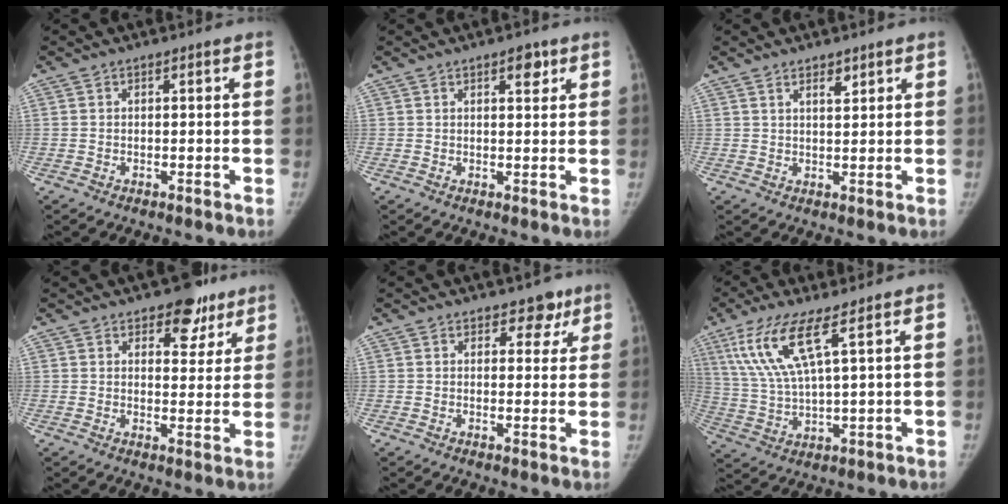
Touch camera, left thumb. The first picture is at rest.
{"total": 2.9, "force": [1.7, 1.3, 2.0], "torque": [-0.014, -0.008, 0.023]}
{"total": 2.5, "force": [1.7, 1.0, 1.4], "torque": [-0.015, -0.013, 0.030]}
{"total": 7.7, "force": [5.3, 4.5, 3.3], "torque": [0.001, -0.026, 0.071]}
{"total": 4.2, "force": [2.9, 2.8, 1.4], "torque": [0.019, -0.013, 0.036]}
{"total": 11.4, "force": [5.7, 2.1, 9.7], "torque": [-0.218, -0.024, 0.120]}